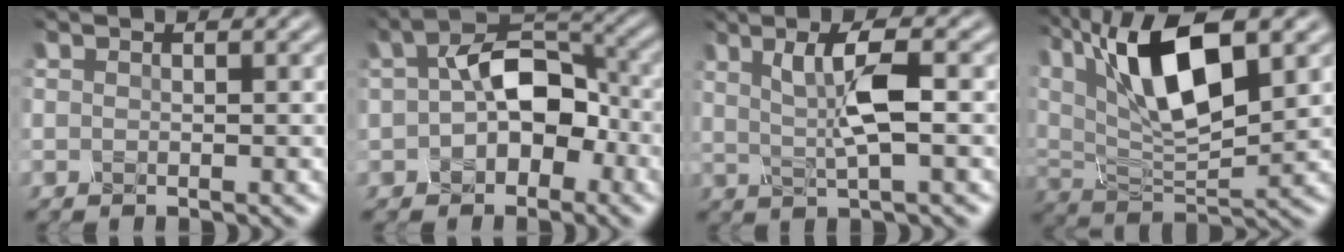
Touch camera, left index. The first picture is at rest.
{"total": 7.0, "force": [-0.9, 4.6, 5.1], "torque": [-0.074, 0.016, -0.023]}
{"total": 4.6, "force": [0.3, 1.0, 4.5], "torque": [-0.084, 0.001, 0.006]}
{"total": 12.3, "force": [4.2, 5.1, 10.4], "torque": [-0.175, 0.014, 0.066]}